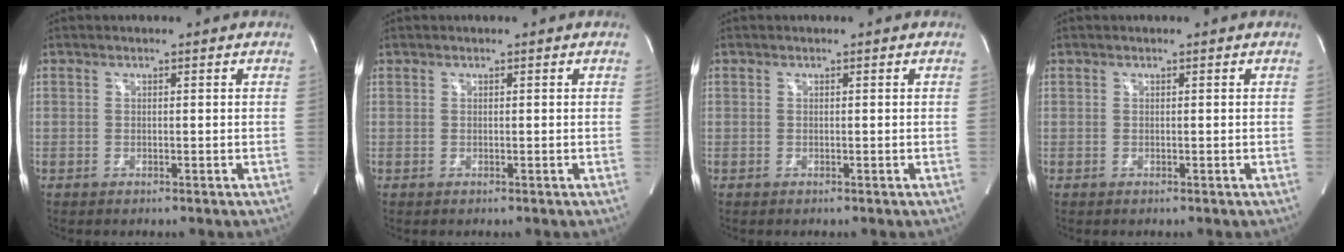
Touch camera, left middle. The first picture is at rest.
{"total": 0.0}
{"total": 0.0}
{"total": 0.0}